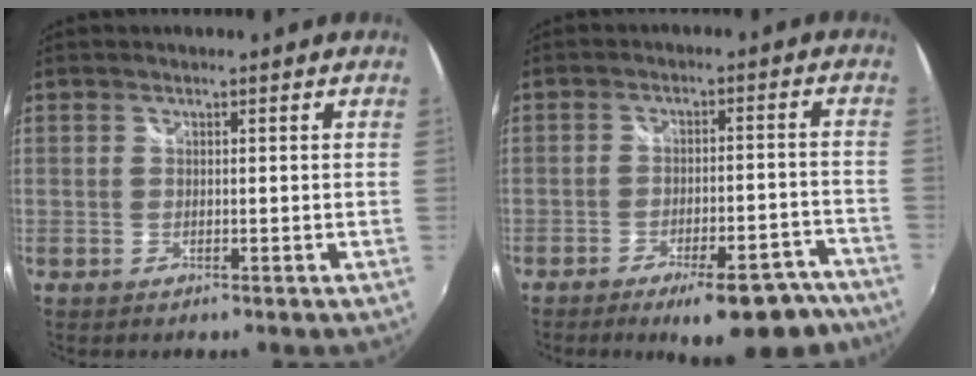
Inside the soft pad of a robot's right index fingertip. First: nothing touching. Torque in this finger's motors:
{"motor_torque": [1.37, -0.77, 0.56, 0.06]}